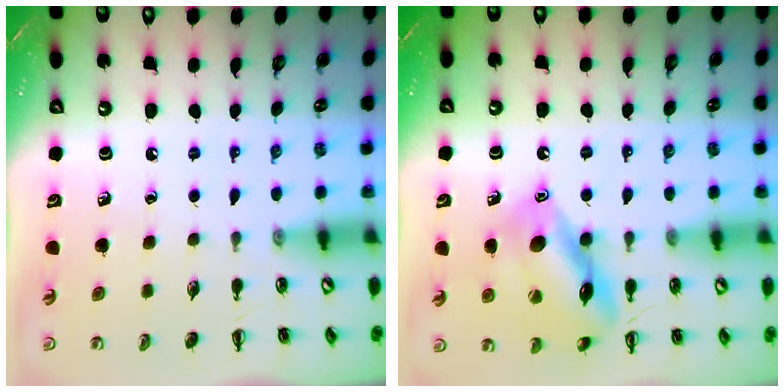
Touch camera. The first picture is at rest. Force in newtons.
{"total": 14.9, "press": 14.9, "slide": 1.3}